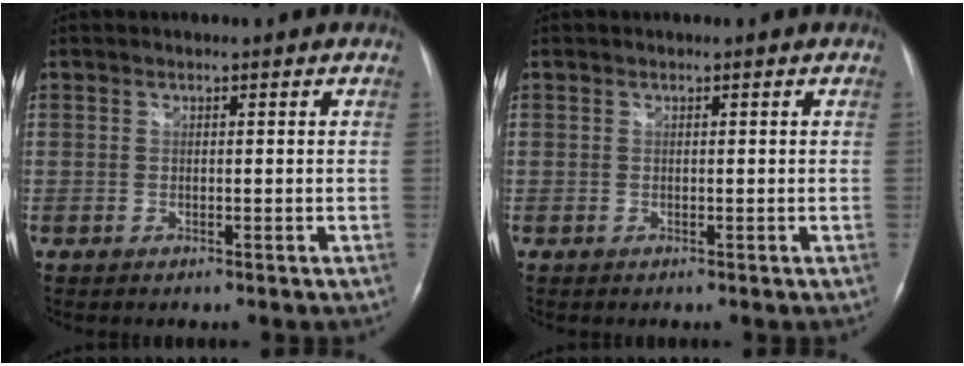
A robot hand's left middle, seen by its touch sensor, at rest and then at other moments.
{"total": 0.0}